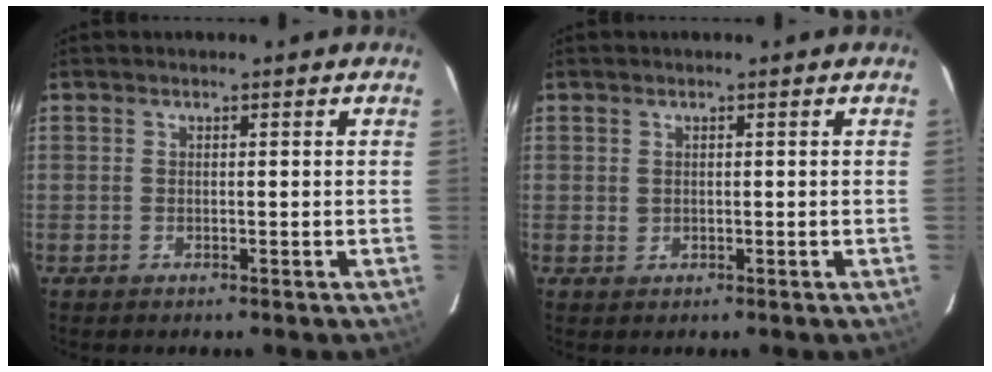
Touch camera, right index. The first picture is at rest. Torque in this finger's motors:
{"motor_torque": [0.09, 0.04, -0.02, 0.01]}